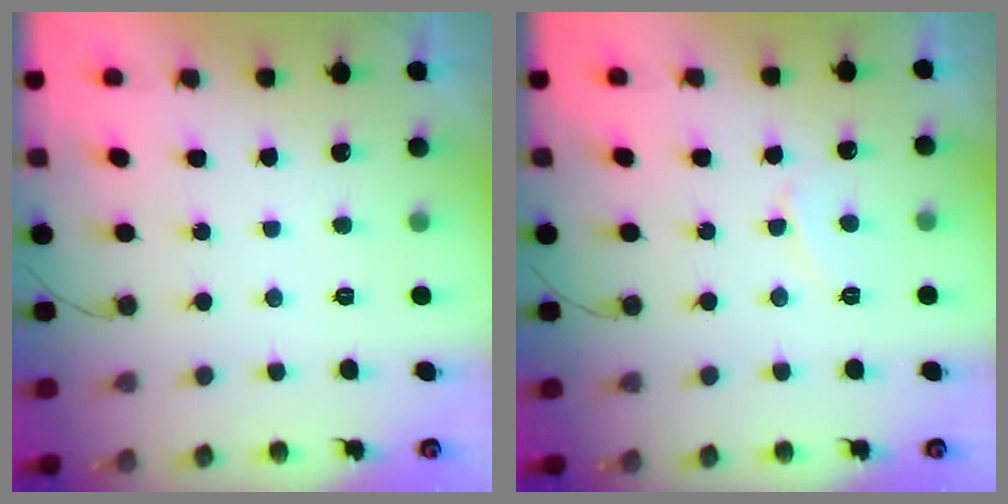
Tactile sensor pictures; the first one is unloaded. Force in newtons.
{"total": 3.8, "press": 3.8, "slide": 0.4}